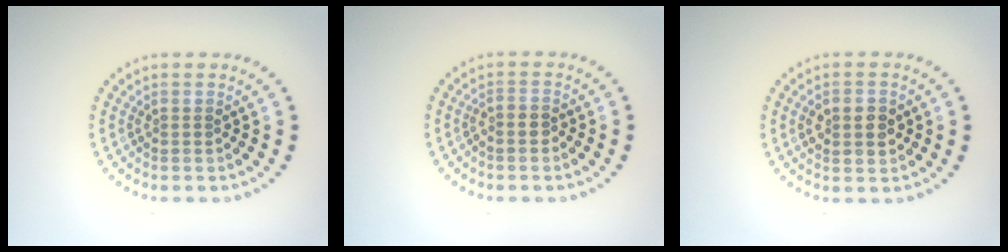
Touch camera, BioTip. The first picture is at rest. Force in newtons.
{"total": 1.0, "press": 0.8, "slide": 0.7}
{"total": 3.4, "press": 3.4, "slide": 0.1}